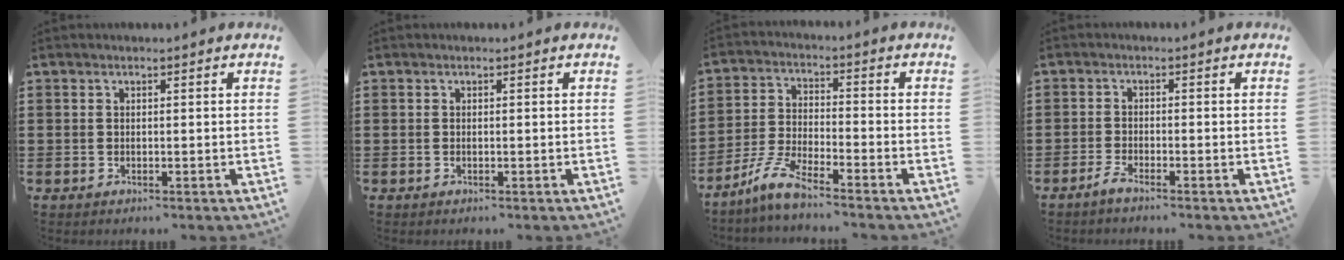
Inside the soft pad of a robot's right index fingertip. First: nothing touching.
{"total": 0.0}
{"total": 6.5, "force": [-5.4, 0.4, 3.6], "torque": [-0.100, -0.015, -0.113]}
{"total": 1.8, "force": [-1.6, 0.0, 0.8], "torque": [-0.029, -0.005, -0.035]}